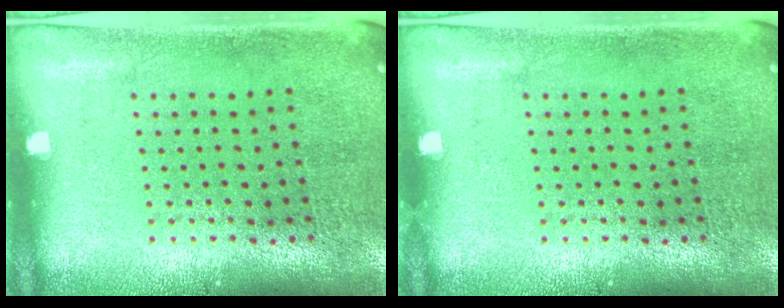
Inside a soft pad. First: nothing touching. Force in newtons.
{"total": 0.0}